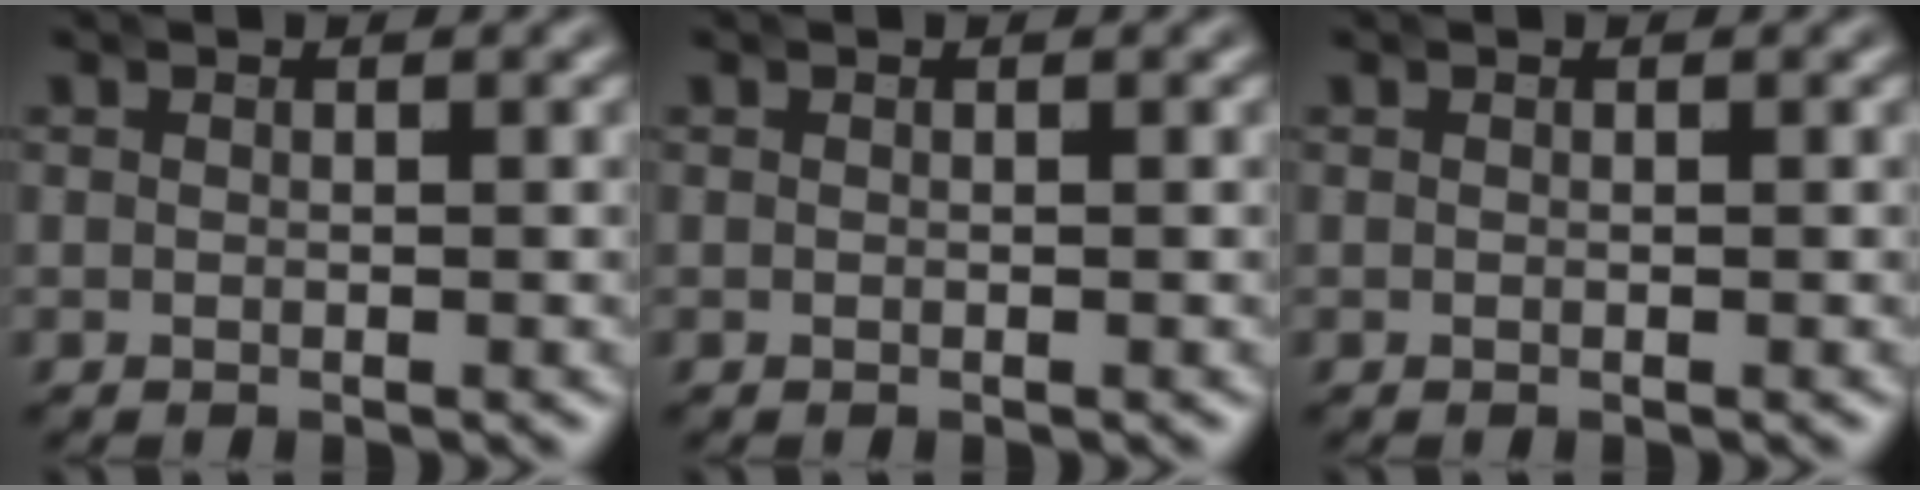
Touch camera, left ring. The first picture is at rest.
{"total": 0.0}
{"total": 0.0}